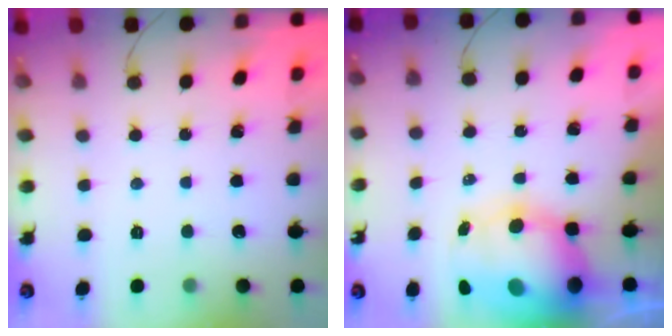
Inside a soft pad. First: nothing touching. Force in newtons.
{"total": 14.4, "press": 14.0, "slide": 3.5}